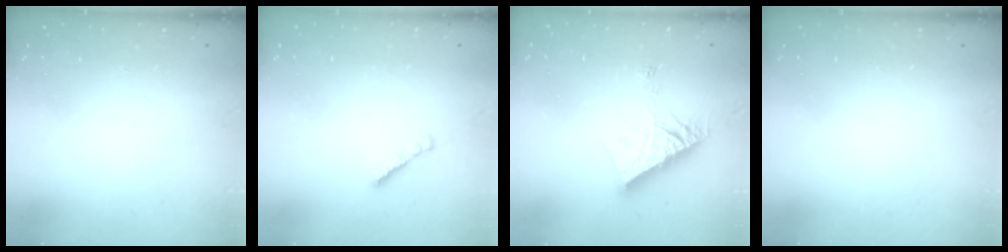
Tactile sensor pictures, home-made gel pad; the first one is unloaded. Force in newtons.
{"total": 1.9, "press": 1.9, "slide": 0.5}
{"total": 12.4, "press": 12.3, "slide": 1.0}
{"total": 0.0}